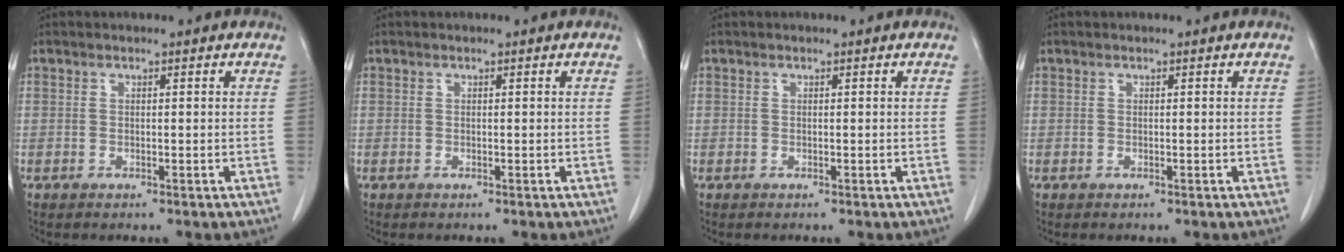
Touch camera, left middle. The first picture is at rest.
{"total": 0.0}
{"total": 0.0}
{"total": 0.0}